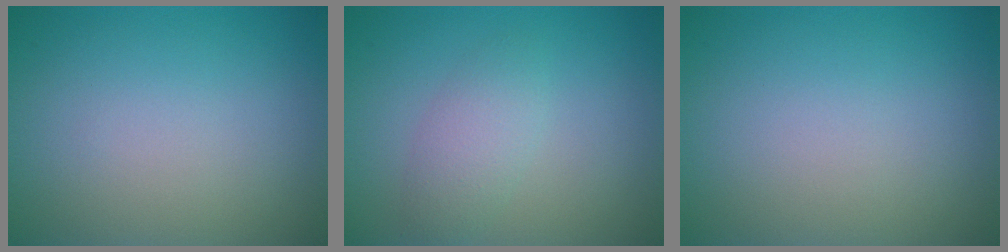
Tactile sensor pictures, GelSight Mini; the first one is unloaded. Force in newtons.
{"total": 2.3, "press": 2.3, "slide": 0.2}
{"total": 0.0}